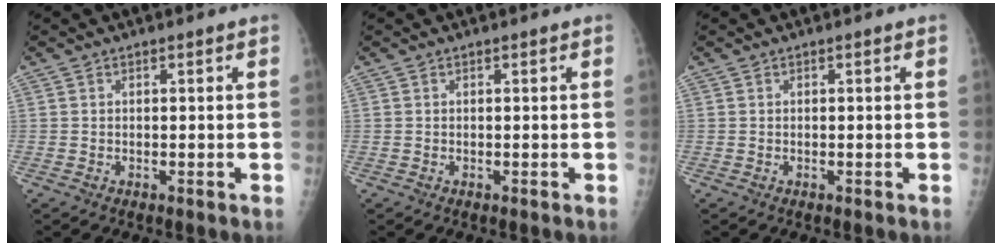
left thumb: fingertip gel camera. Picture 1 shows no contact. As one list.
[{"total": 0.0}, {"total": 0.0}]